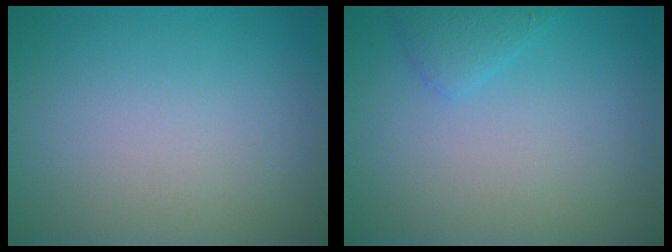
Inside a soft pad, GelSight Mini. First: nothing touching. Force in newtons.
{"total": 1.5, "press": 1.5, "slide": 0.2}